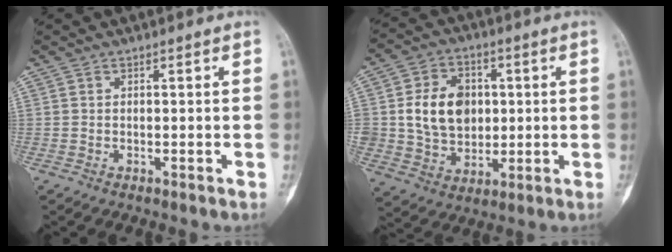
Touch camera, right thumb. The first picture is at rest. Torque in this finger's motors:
{"motor_torque": [1.33, 2.29, 0.78, -0.45, 0.12]}